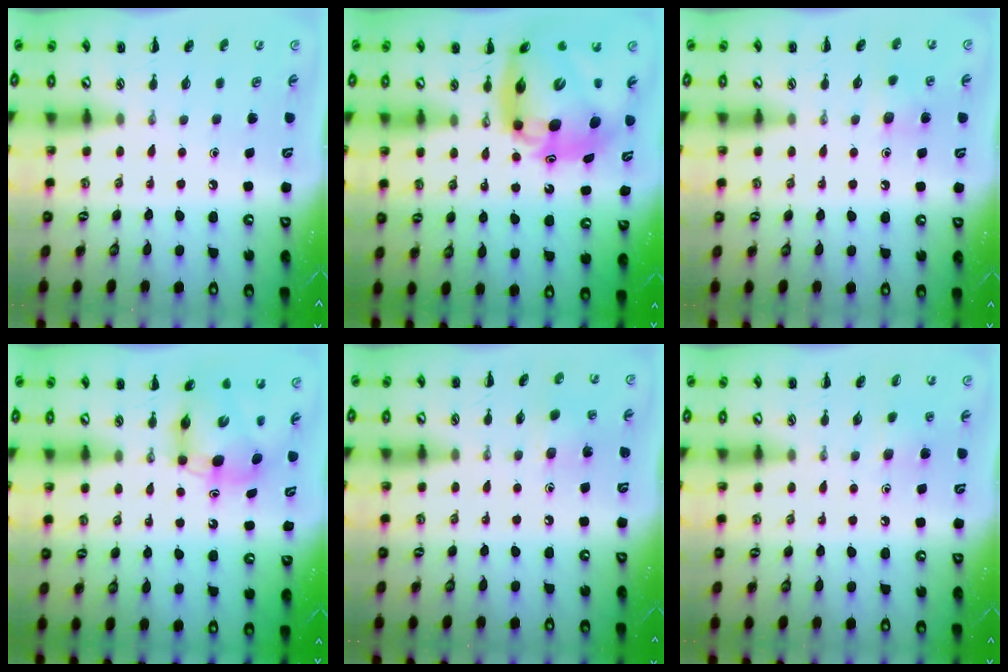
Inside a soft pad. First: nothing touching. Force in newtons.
{"total": 17.1, "press": 16.4, "slide": 5.0}
{"total": 7.4, "press": 7.2, "slide": 1.9}
{"total": 7.7, "press": 7.4, "slide": 2.4}
{"total": 3.8, "press": 3.8, "slide": 0.5}
{"total": 6.9, "press": 6.5, "slide": 2.4}